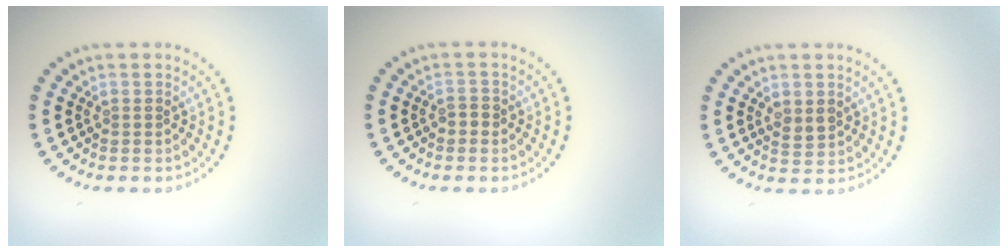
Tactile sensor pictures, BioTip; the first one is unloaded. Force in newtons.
{"total": 0.9, "press": 0.8, "slide": 0.3}
{"total": 1.6, "press": 1.6, "slide": 0.1}